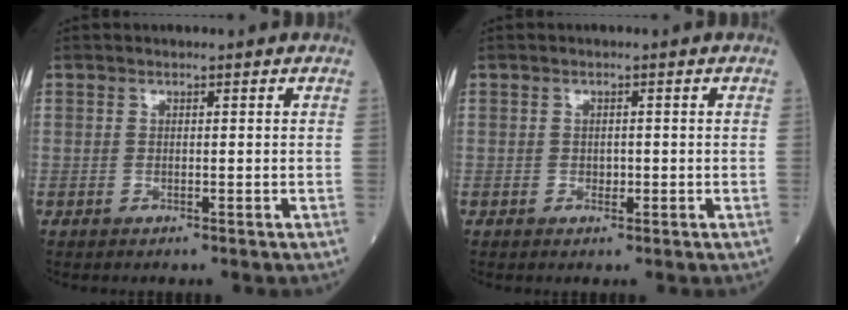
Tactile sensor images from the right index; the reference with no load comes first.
{"total": 1.0, "force": [-0.2, 0.8, 0.6], "torque": [-0.012, 0.002, 0.001]}